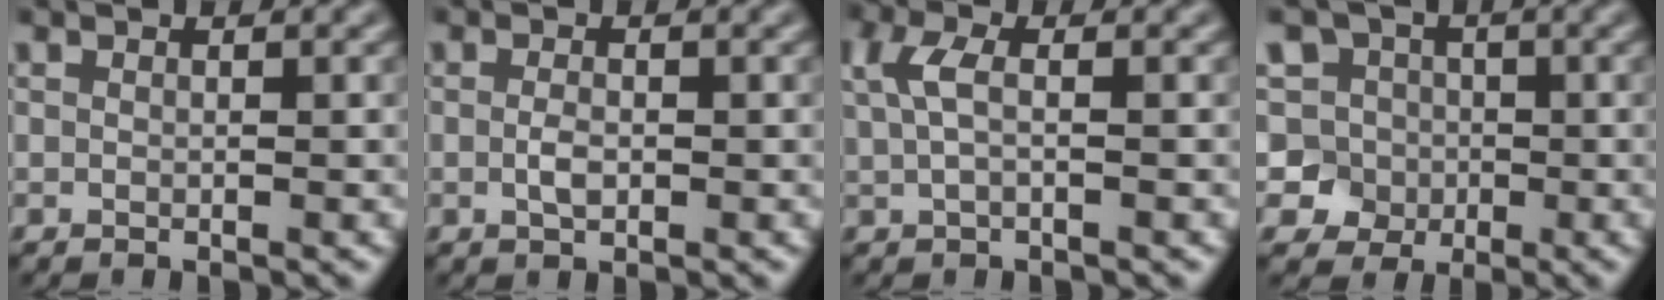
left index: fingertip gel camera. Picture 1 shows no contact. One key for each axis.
{"total": 1.3, "fx": -0.2, "fy": 0.7, "fz": 1.2, "tx": -0.024, "ty": 0.000, "tz": -0.005}
{"total": 2.5, "fx": 0.6, "fy": 0.9, "fz": 2.3, "tx": -0.054, "ty": 0.006, "tz": 0.009}
{"total": 7.3, "fx": 1.5, "fy": 6.7, "fz": 2.3, "tx": -0.028, "ty": 0.024, "tz": -0.005}